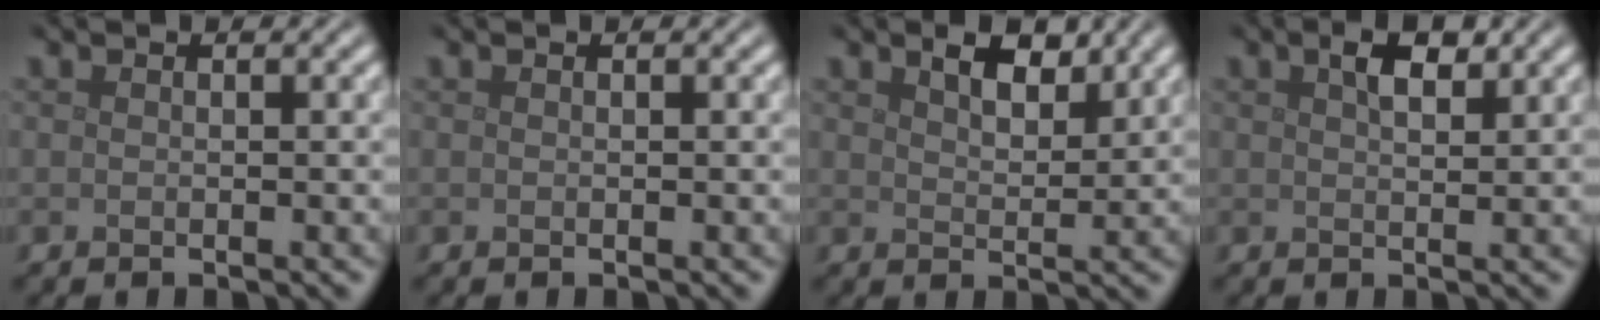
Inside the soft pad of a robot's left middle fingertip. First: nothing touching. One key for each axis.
{"total": 0.0}
{"total": 3.1, "fx": 2.1, "fy": 1.2, "fz": 1.9, "tx": -0.039, "ty": 0.002, "tz": 0.033}
{"total": 2.4, "fx": 1.4, "fy": 0.9, "fz": 1.8, "tx": -0.031, "ty": 0.005, "tz": 0.025}